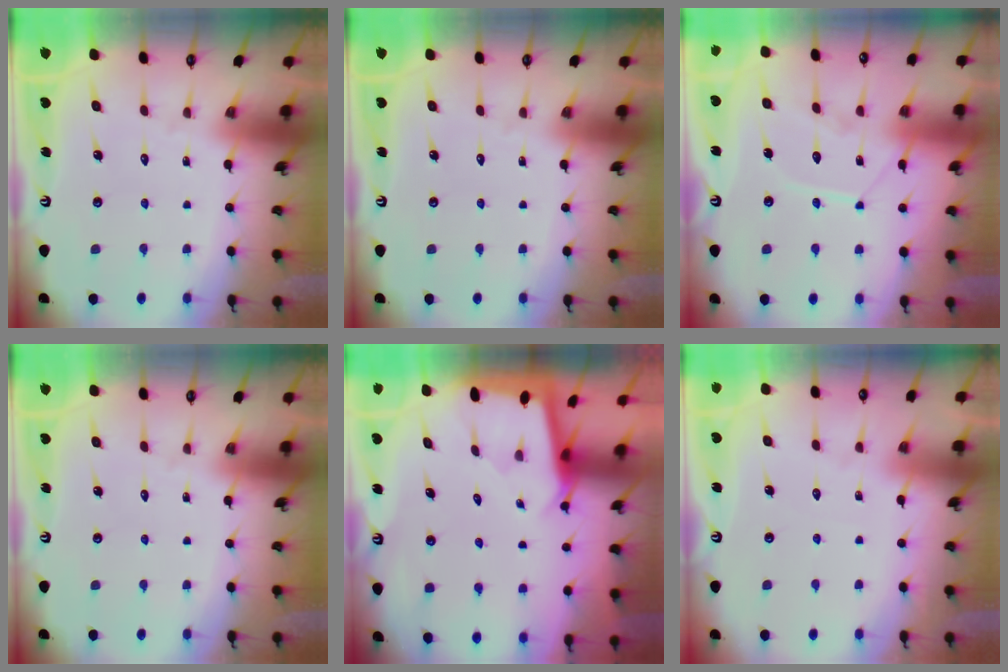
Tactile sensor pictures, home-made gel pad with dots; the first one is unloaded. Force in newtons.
{"total": 0.0}
{"total": 10.3, "press": 10.3, "slide": 0.6}
{"total": 0.0}
{"total": 2.3, "press": 2.3, "slide": 0.1}
{"total": 1.8, "press": 1.8, "slide": 0.3}